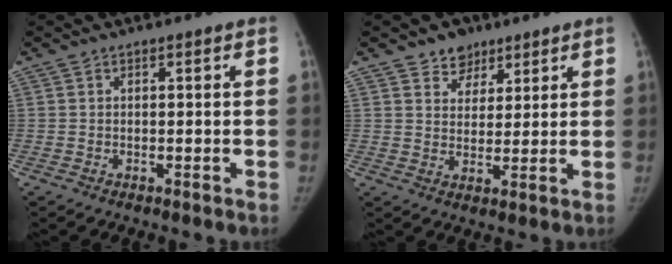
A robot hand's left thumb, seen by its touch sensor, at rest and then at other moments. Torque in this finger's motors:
{"motor_torque": [-0.10, -0.10, 0.16, 0.46, -0.01]}